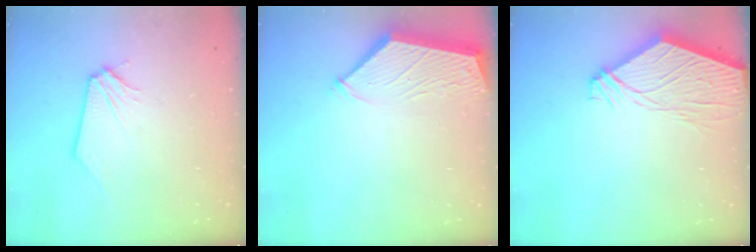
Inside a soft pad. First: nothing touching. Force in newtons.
{"total": 3.5, "press": 3.5, "slide": 0.5}
{"total": 13.4, "press": 13.2, "slide": 1.9}